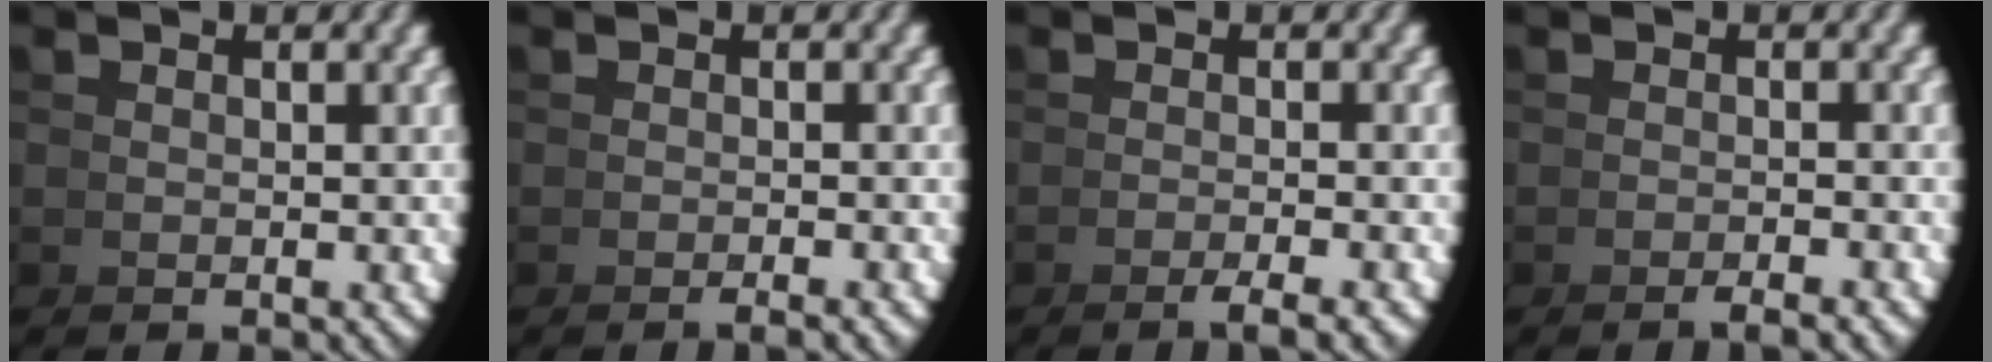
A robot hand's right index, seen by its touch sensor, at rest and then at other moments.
{"total": 1.4, "force": [-1.3, -0.1, 0.5], "torque": [0.000, 0.011, -0.027]}
{"total": 2.8, "force": [-2.3, -0.2, 1.6], "torque": [-0.010, 0.014, -0.044]}
{"total": 1.8, "force": [-1.7, -0.3, 0.6], "torque": [0.002, 0.013, -0.037]}